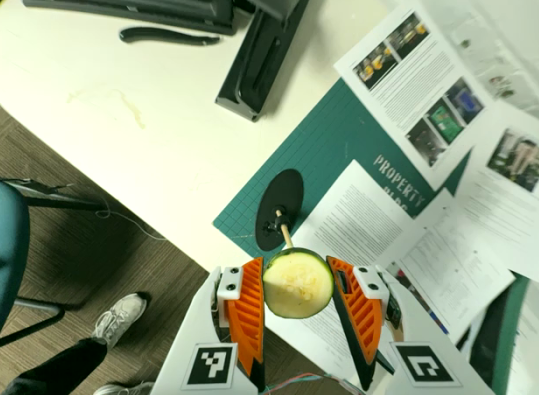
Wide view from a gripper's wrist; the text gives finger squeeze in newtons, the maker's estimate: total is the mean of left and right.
{"total": 9.0, "left": 9.4, "right": 8.7}